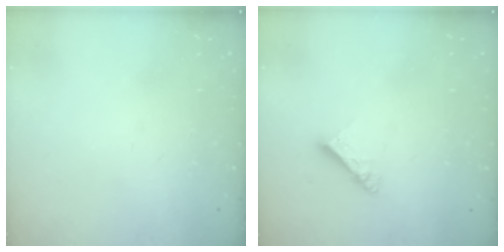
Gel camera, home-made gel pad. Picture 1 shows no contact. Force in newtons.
{"total": 5.5, "press": 5.5, "slide": 0.1}